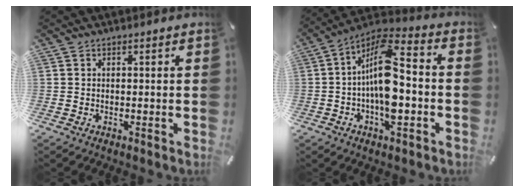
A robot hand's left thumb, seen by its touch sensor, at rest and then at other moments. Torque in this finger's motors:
{"motor_torque": [0.12, 1.44, 1.39, 0.86, 0.27]}